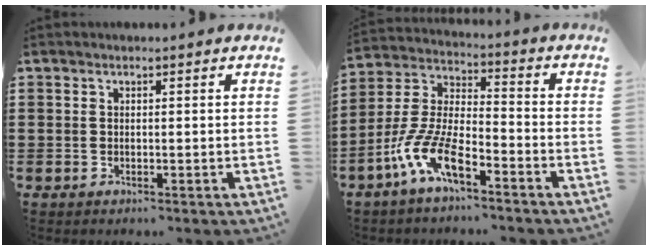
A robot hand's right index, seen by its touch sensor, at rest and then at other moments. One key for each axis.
{"total": 9.4, "fx": -6.2, "fy": 2.5, "fz": 6.6, "tx": -0.179, "ty": -0.021, "tz": -0.131}